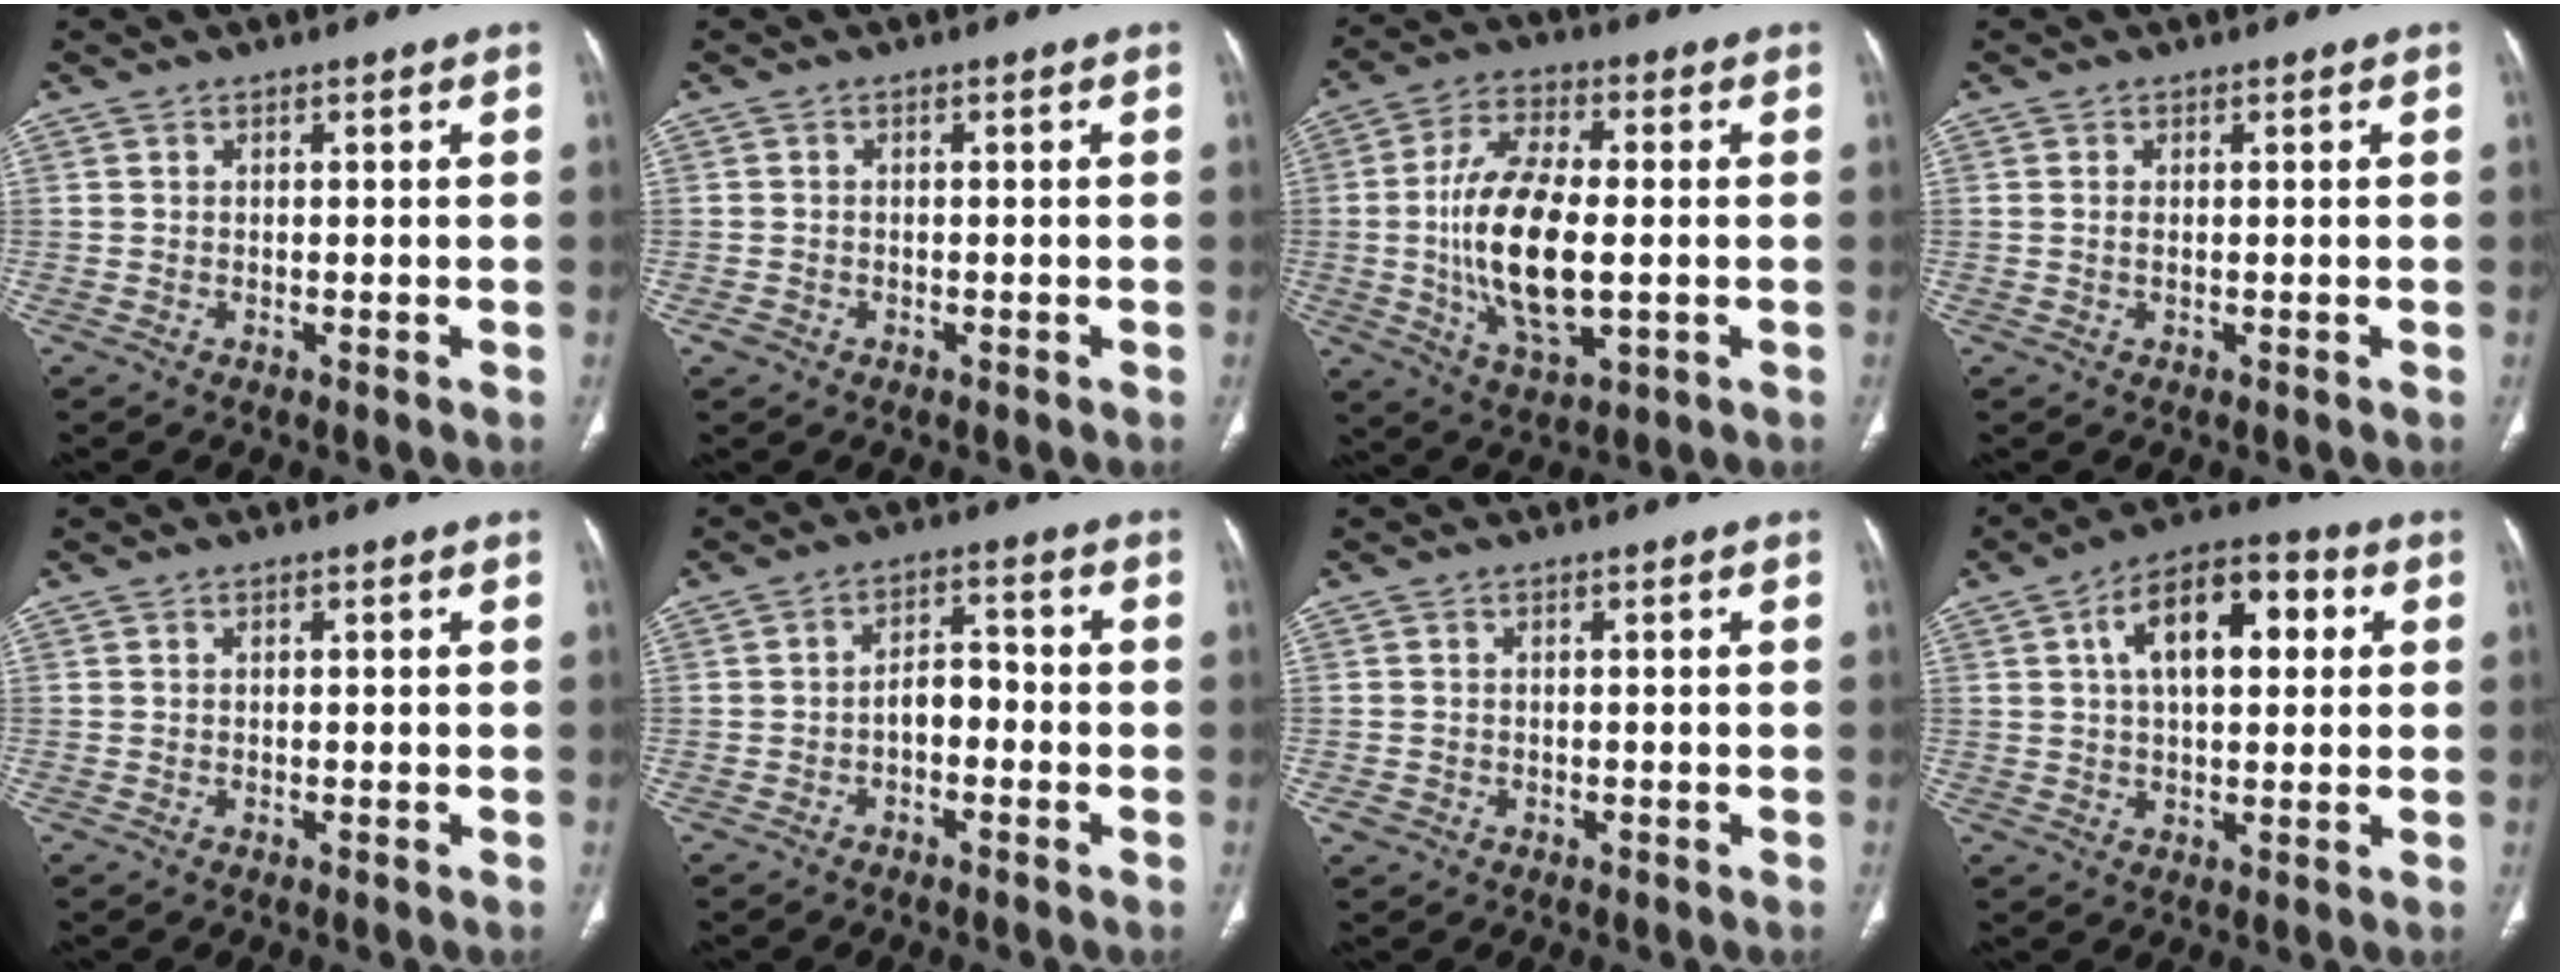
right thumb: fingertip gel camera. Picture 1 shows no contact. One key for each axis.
{"total": 1.4, "fx": -0.7, "fy": 1.1, "fz": 0.3, "tx": -0.006, "ty": 0.005, "tz": -0.012}
{"total": 16.9, "fx": -1.2, "fy": 7.4, "fz": 15.1, "tx": -0.288, "ty": -0.003, "tz": -0.018}
{"total": 0.7, "fx": 0.0, "fy": 0.3, "fz": 0.7, "tx": -0.017, "ty": 0.001, "tz": 0.003}
{"total": 0.0}
{"total": 4.5, "fx": -1.4, "fy": 2.7, "fz": 3.2, "tx": -0.039, "ty": 0.027, "tz": -0.030}
{"total": 1.6, "fx": -0.6, "fy": 1.4, "fz": 0.4, "tx": -0.006, "ty": 0.006, "tz": -0.008}
{"total": 14.1, "fx": 3.7, "fy": 7.2, "fz": 11.5, "tx": -0.167, "ty": 0.022, "tz": 0.053}